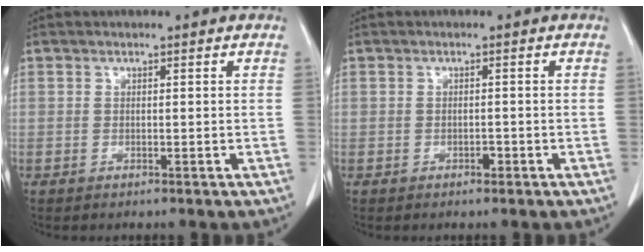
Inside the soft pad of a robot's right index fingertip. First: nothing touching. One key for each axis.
{"total": 0.8, "fx": -0.5, "fy": 0.5, "fz": 0.5, "tx": -0.008, "ty": 0.001, "tz": -0.006}